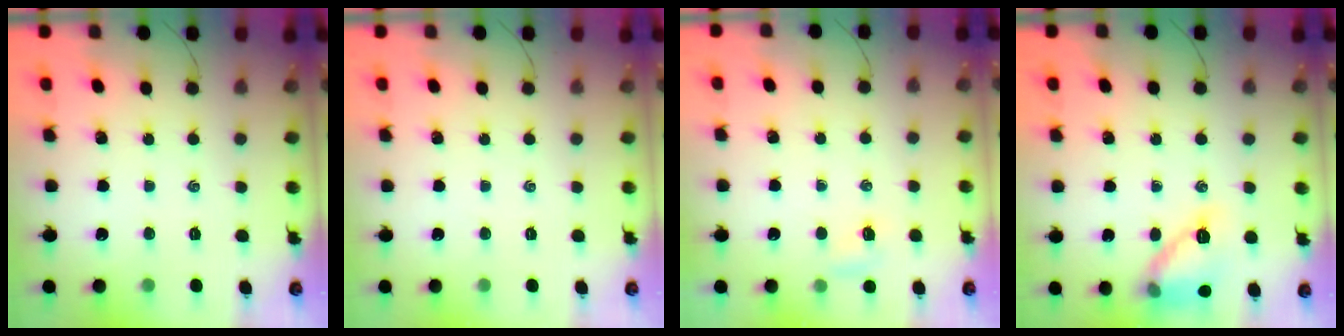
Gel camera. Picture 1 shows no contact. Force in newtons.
{"total": 0.0}
{"total": 4.3, "press": 4.1, "slide": 1.3}
{"total": 12.0, "press": 12.0, "slide": 0.5}